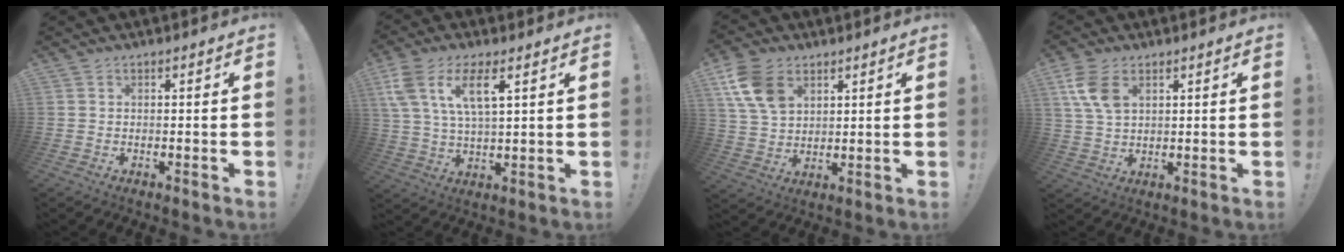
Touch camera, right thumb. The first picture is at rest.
{"total": 11.5, "force": [5.4, 4.4, 9.1], "torque": [-0.183, -0.004, 0.099]}
{"total": 12.8, "force": [5.9, 8.6, 7.4], "torque": [-0.143, -0.015, 0.119]}
{"total": 9.0, "force": [3.8, 5.3, 6.3], "torque": [-0.120, -0.008, 0.073]}